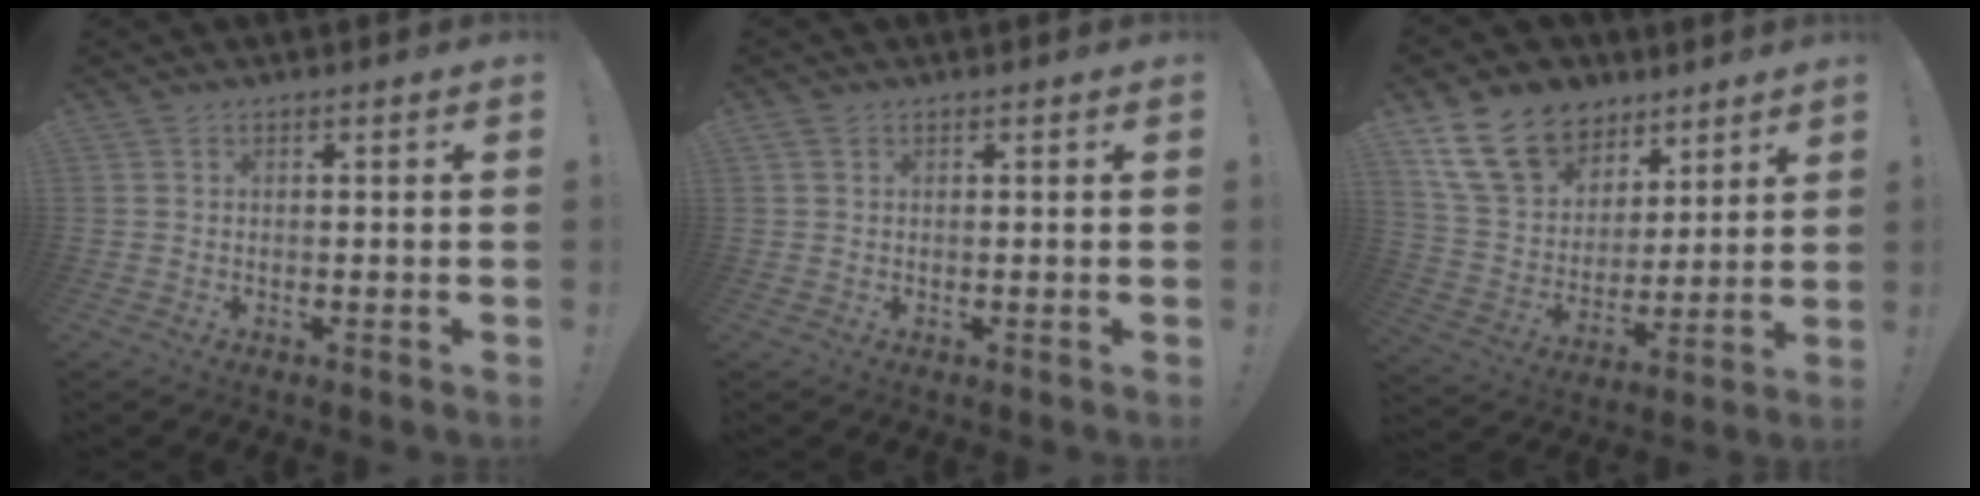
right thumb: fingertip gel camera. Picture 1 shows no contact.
{"total": 1.2, "force": [0.7, 0.8, 0.6], "torque": [-0.020, 0.005, 0.015]}
{"total": 17.8, "force": [10.2, 12.7, 7.2], "torque": [-0.128, -0.047, 0.209]}